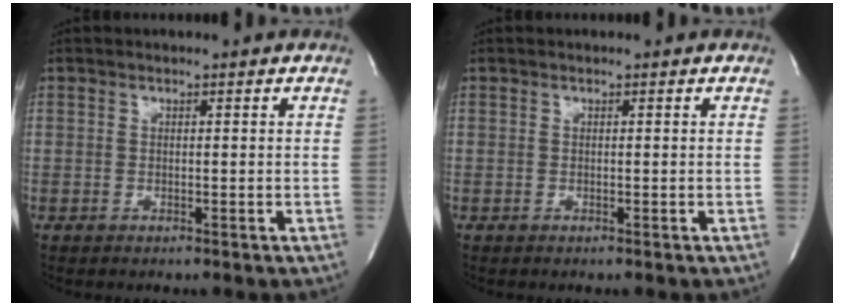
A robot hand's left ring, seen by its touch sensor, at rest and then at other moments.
{"total": 0.0}